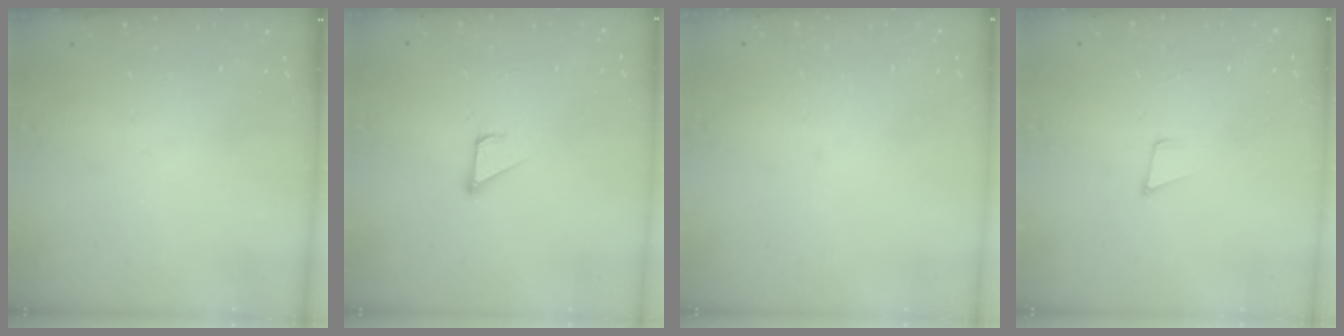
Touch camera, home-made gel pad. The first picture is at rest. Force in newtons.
{"total": 2.1, "press": 2.1, "slide": 0.0}
{"total": 2.0, "press": 2.0, "slide": 0.1}
{"total": 5.0, "press": 4.2, "slide": 2.8}